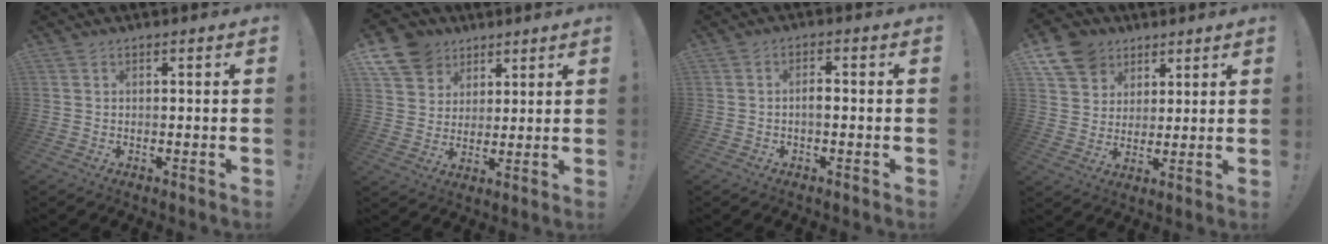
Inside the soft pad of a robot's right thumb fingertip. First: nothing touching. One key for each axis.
{"total": 11.7, "fx": 6.7, "fy": 9.2, "fz": 3.0, "tx": -0.050, "ty": -0.043, "tz": 0.134}
{"total": 2.9, "fx": -0.9, "fy": 1.0, "fz": 2.6, "tx": -0.059, "ty": 0.008, "tz": -0.017}
{"total": 11.4, "fx": 6.4, "fy": 8.9, "fz": 3.3, "tx": -0.054, "ty": -0.039, "tz": 0.129}